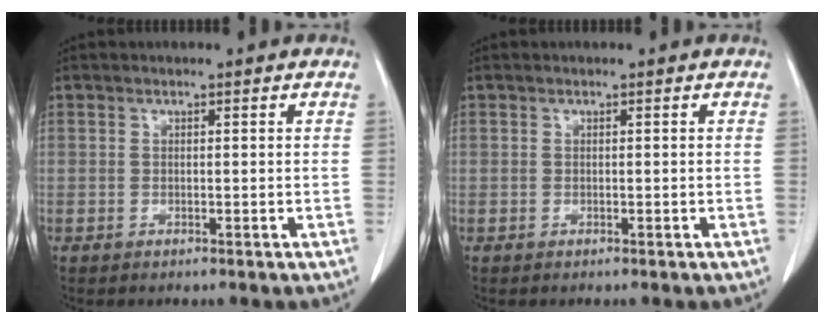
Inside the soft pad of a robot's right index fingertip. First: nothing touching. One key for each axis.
{"total": 0.0}